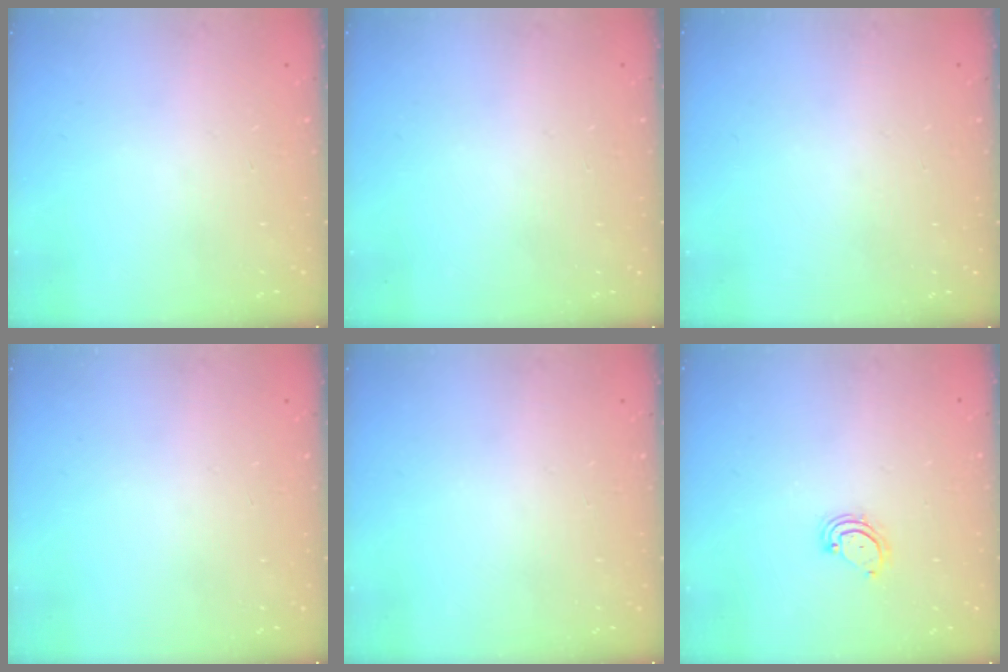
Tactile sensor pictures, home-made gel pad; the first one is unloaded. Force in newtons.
{"total": 0.0}
{"total": 0.0}
{"total": 0.0}
{"total": 0.0}
{"total": 3.4, "press": 3.3, "slide": 0.7}